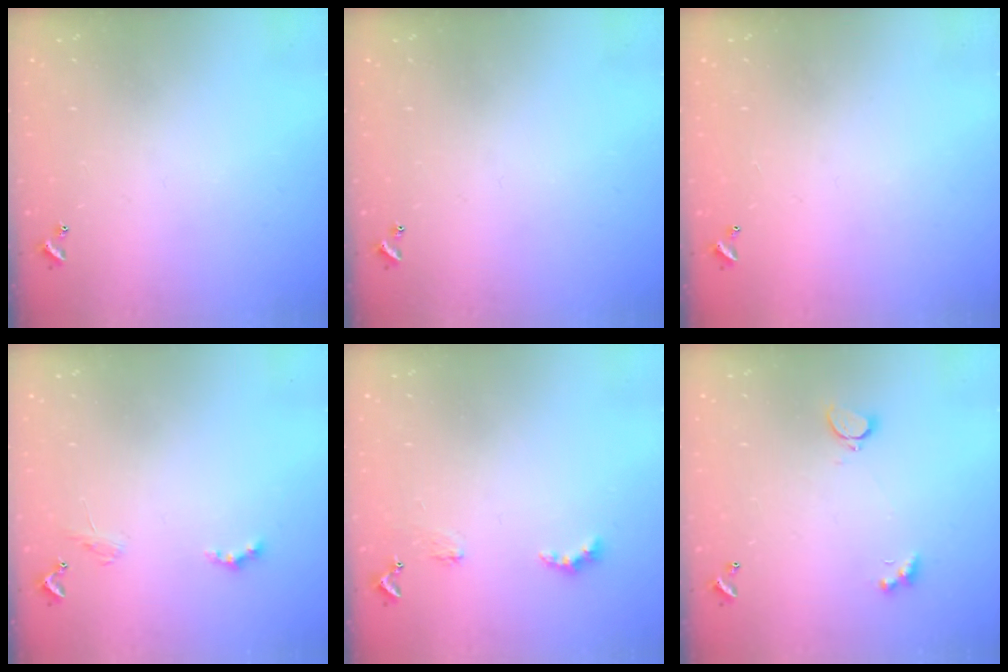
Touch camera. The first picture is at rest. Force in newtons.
{"total": 0.0}
{"total": 3.0, "press": 3.0, "slide": 0.1}
{"total": 1.1, "press": 1.1, "slide": 0.4}
{"total": 2.5, "press": 2.5, "slide": 0.5}
{"total": 2.2, "press": 2.1, "slide": 0.6}